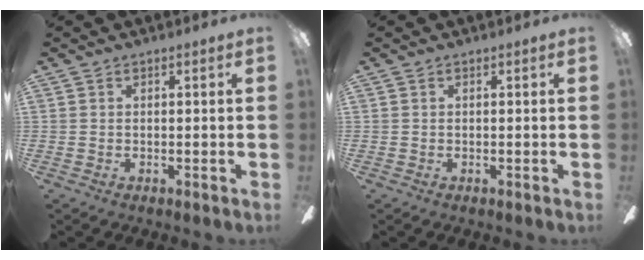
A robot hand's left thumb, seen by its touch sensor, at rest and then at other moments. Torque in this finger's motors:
{"motor_torque": [0.00, 0.00, 0.00, 0.00, 0.00]}